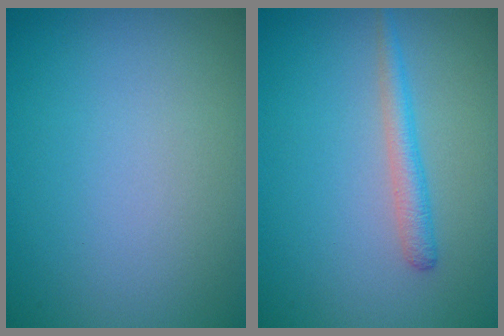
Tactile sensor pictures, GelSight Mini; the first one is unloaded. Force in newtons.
{"total": 1.9, "press": 1.9, "slide": 0.1}